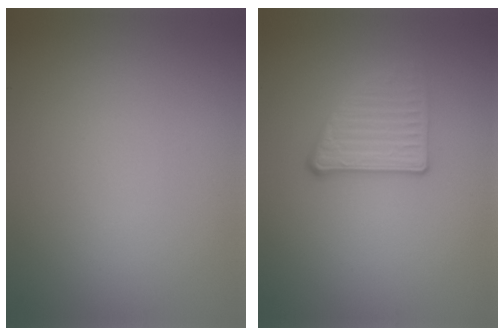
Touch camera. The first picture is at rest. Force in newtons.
{"total": 2.8, "press": 2.3, "slide": 1.5}